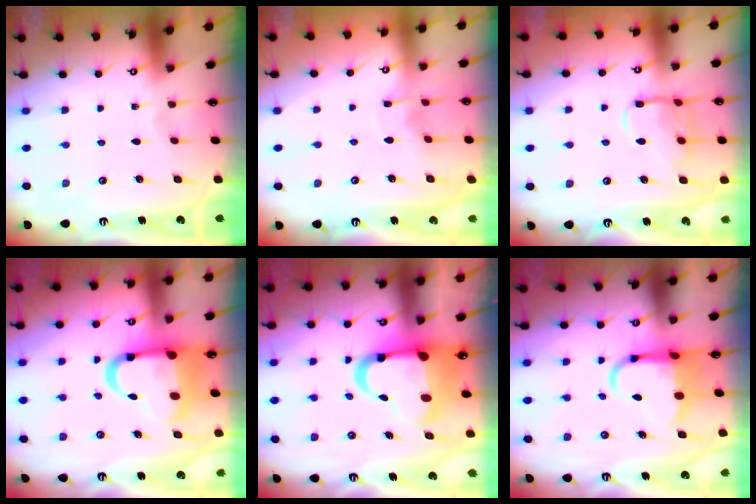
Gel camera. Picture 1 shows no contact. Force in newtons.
{"total": 2.9, "press": 2.9, "slide": 0.2}
{"total": 11.3, "press": 11.3, "slide": 0.9}
{"total": 14.2, "press": 13.8, "slide": 3.2}
{"total": 11.6, "press": 11.4, "slide": 2.2}
{"total": 7.6, "press": 7.3, "slide": 1.9}